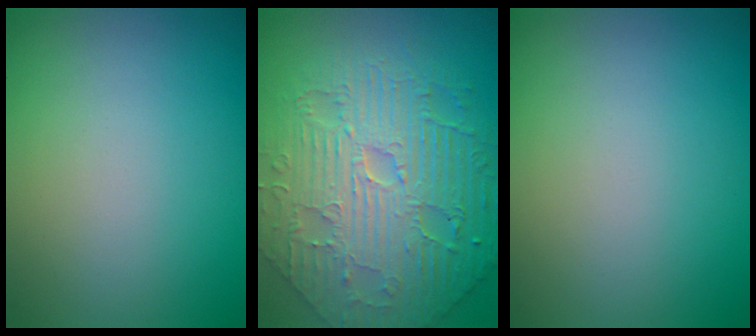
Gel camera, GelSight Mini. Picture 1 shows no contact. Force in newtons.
{"total": 8.2, "press": 6.6, "slide": 4.8}
{"total": 0.0}